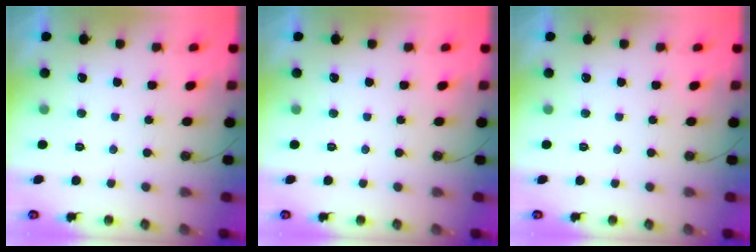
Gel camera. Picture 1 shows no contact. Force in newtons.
{"total": 0.0}
{"total": 0.0}